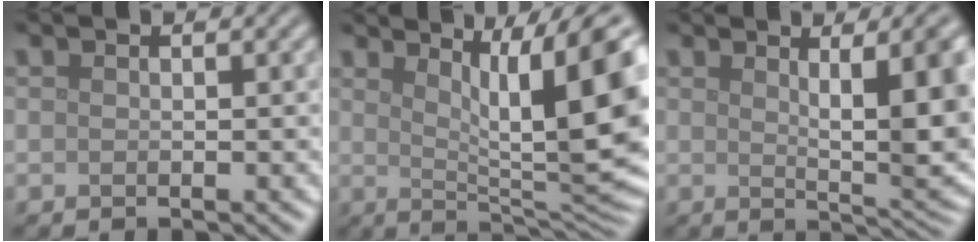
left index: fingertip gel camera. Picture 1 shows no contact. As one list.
[{"total": 12.3, "force": [3.7, 3.0, 11.3], "torque": [-0.145, -0.004, 0.067]}, {"total": 8.8, "force": [2.0, 2.6, 8.2], "torque": [-0.106, -0.004, 0.035]}]